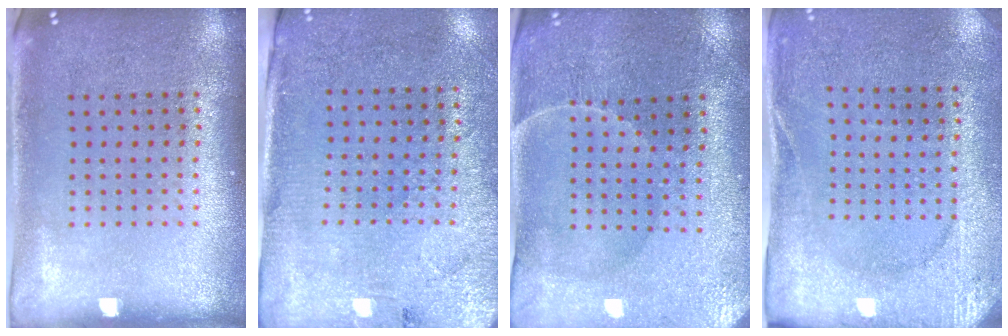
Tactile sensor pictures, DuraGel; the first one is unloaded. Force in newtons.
{"total": 2.7, "press": 2.4, "slide": 1.3}
{"total": 0.9, "press": 0.8, "slide": 0.3}
{"total": 2.6, "press": 2.5, "slide": 0.7}